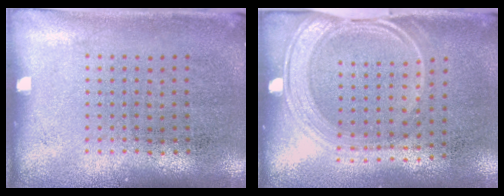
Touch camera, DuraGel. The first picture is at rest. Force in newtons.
{"total": 1.6, "press": 1.4, "slide": 0.9}